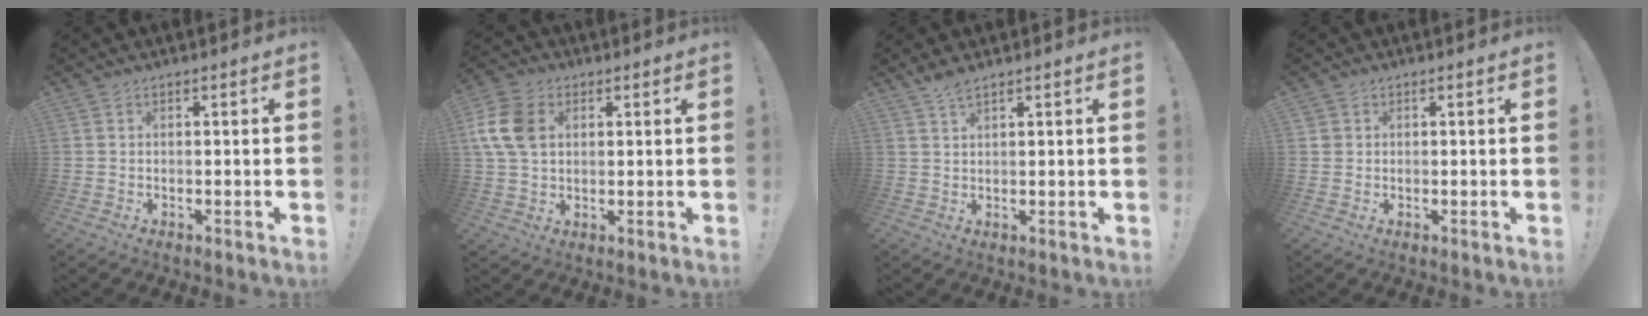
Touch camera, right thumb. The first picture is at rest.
{"total": 12.1, "force": [3.1, 8.8, 7.8], "torque": [-0.153, 0.003, 0.062]}
{"total": 3.0, "force": [2.3, 0.8, 1.8], "torque": [-0.035, -0.011, 0.041]}
{"total": 1.6, "force": [0.6, 1.4, 0.4], "torque": [-0.005, 0.001, 0.013]}